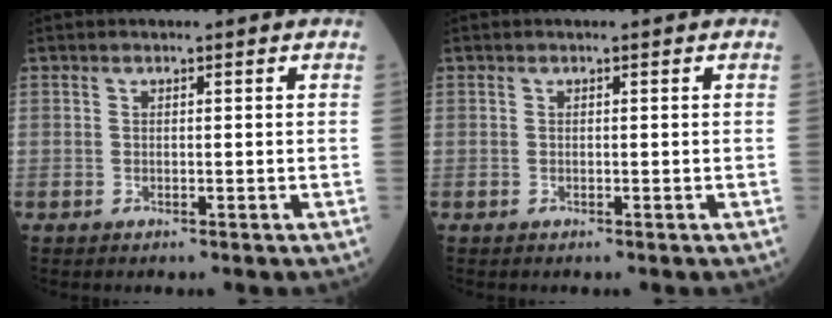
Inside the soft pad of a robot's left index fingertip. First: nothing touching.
{"total": 0.0}